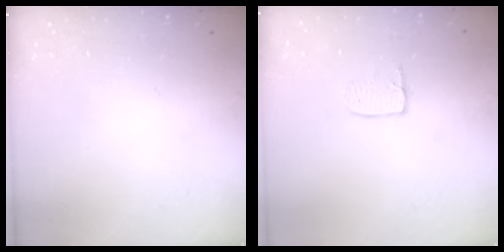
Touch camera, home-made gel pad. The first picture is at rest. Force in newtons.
{"total": 3.3, "press": 3.3, "slide": 0.1}